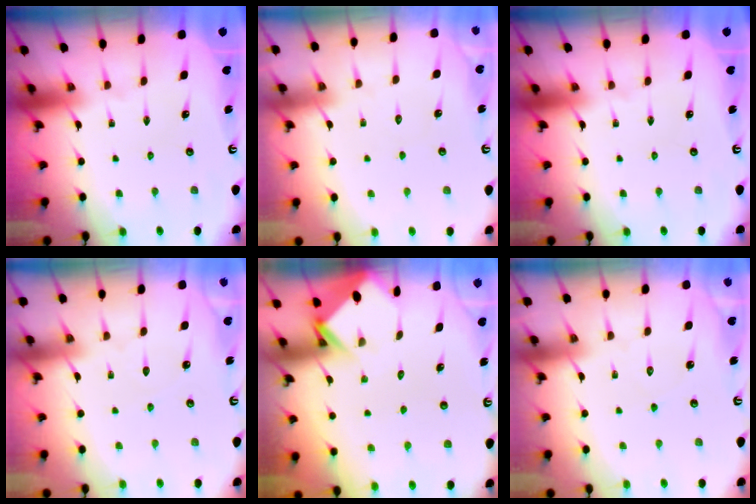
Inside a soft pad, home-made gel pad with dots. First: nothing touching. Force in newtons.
{"total": 3.8, "press": 3.8, "slide": 0.4}
{"total": 0.0}
{"total": 2.7, "press": 2.7, "slide": 0.3}
{"total": 3.6, "press": 3.6, "slide": 0.2}
{"total": 3.9, "press": 3.9, "slide": 0.3}